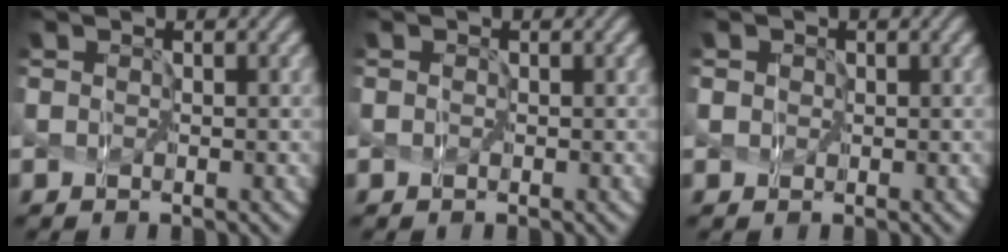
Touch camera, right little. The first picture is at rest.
{"total": 0.0}
{"total": 2.3, "force": [0.8, 2.0, 0.8], "torque": [0.001, 0.022, -0.014]}